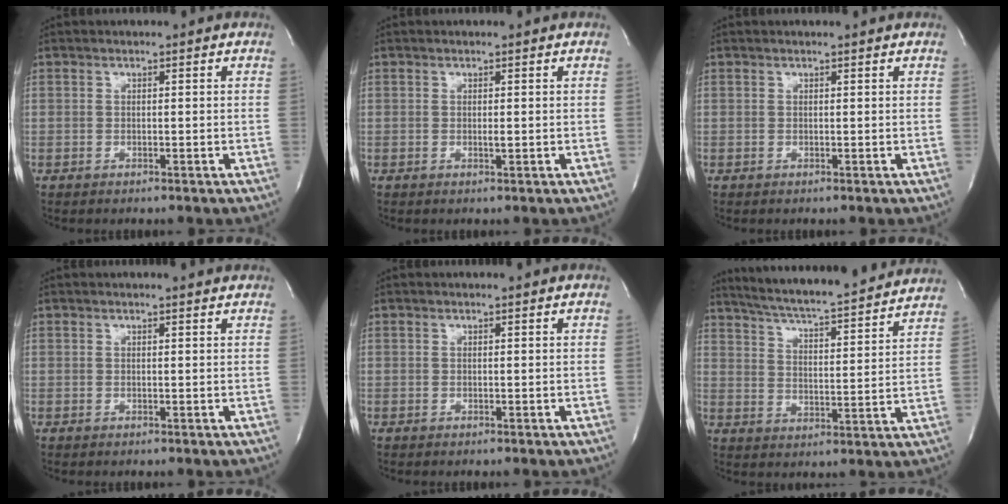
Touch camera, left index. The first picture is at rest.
{"total": 0.5, "force": [0.0, 0.1, 0.5], "torque": [-0.016, -0.002, 0.001]}
{"total": 0.9, "force": [0.9, -0.1, 0.2], "torque": [-0.010, 0.002, 0.011]}
{"total": 1.5, "force": [1.5, -0.1, 0.3], "torque": [-0.013, 0.002, 0.016]}
{"total": 0.5, "force": [0.5, 0.0, 0.1], "torque": [-0.007, 0.000, 0.006]}
{"total": 21.2, "force": [19.5, 1.6, 8.4], "torque": [-0.139, -0.011, 0.269]}